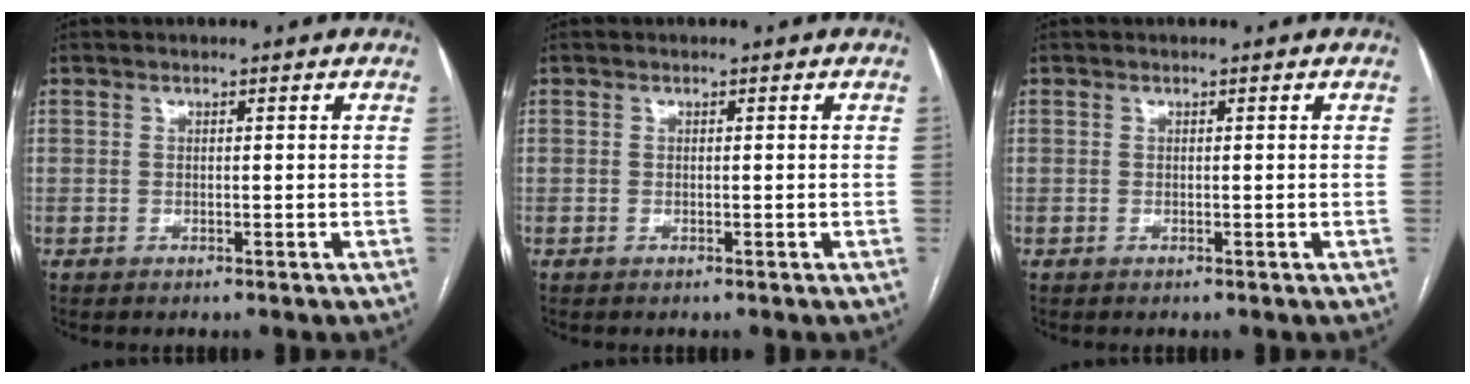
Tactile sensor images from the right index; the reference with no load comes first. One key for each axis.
{"total": 0.0}
{"total": 0.0}